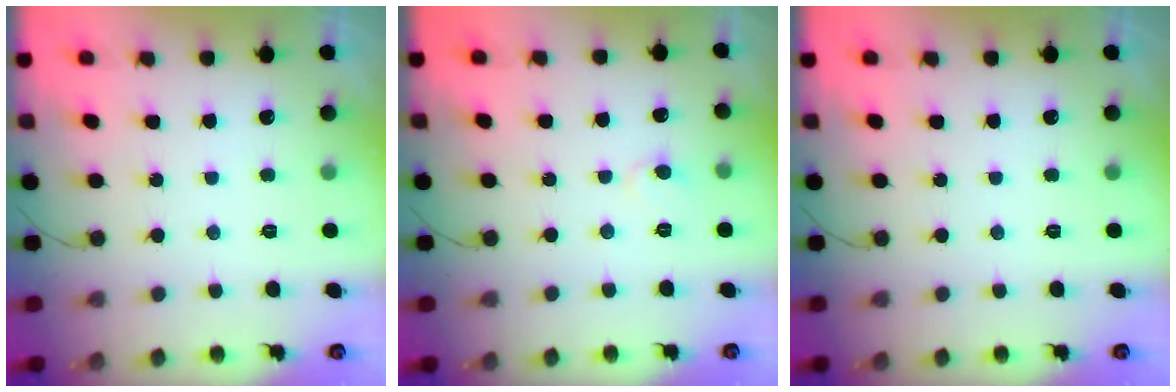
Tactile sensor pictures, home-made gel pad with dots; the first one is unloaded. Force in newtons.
{"total": 4.8, "press": 4.8, "slide": 0.5}
{"total": 0.0}